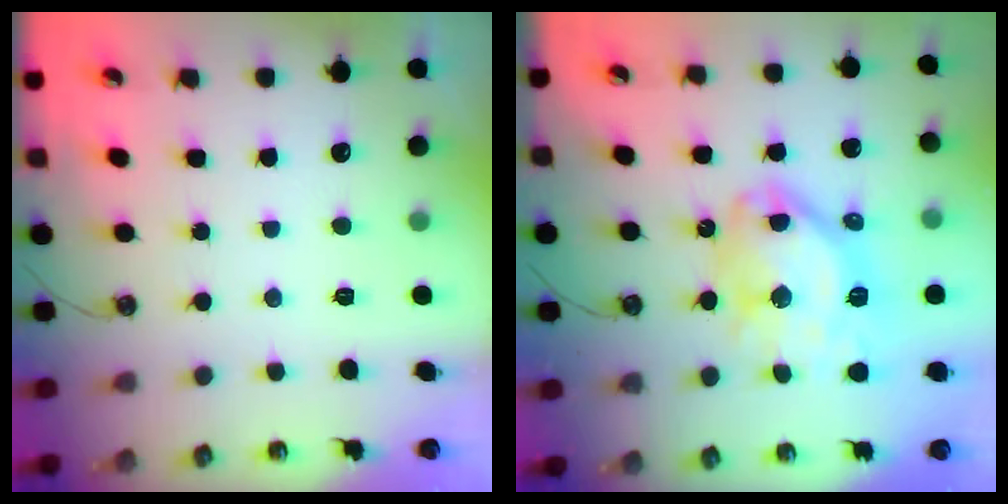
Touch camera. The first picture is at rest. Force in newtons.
{"total": 16.6, "press": 16.5, "slide": 2.0}